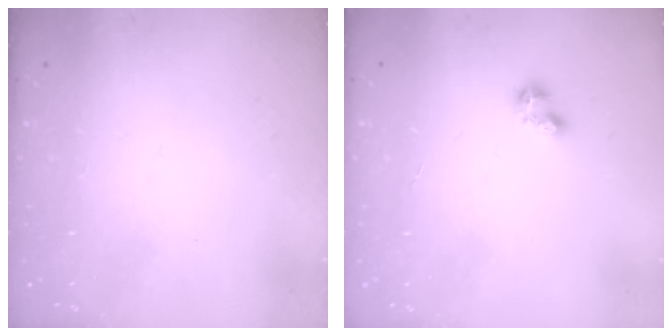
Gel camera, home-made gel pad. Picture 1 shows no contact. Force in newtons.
{"total": 3.2, "press": 3.2, "slide": 0.4}